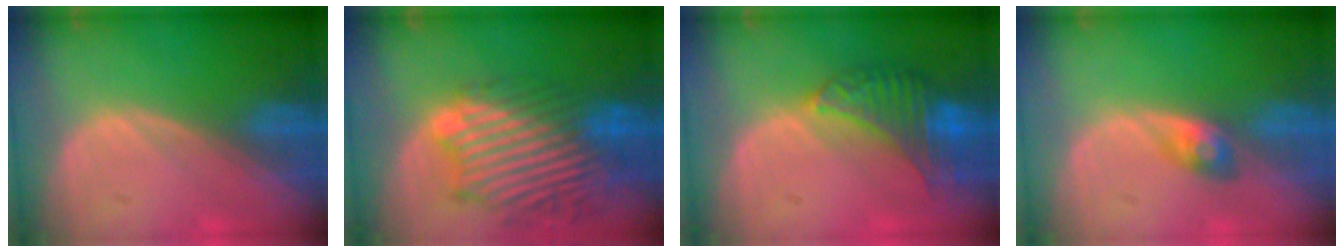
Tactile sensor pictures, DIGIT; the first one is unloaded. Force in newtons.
{"total": 13.3, "press": 11.7, "slide": 6.4}
{"total": 7.6, "press": 7.2, "slide": 2.5}
{"total": 2.9, "press": 2.6, "slide": 1.1}